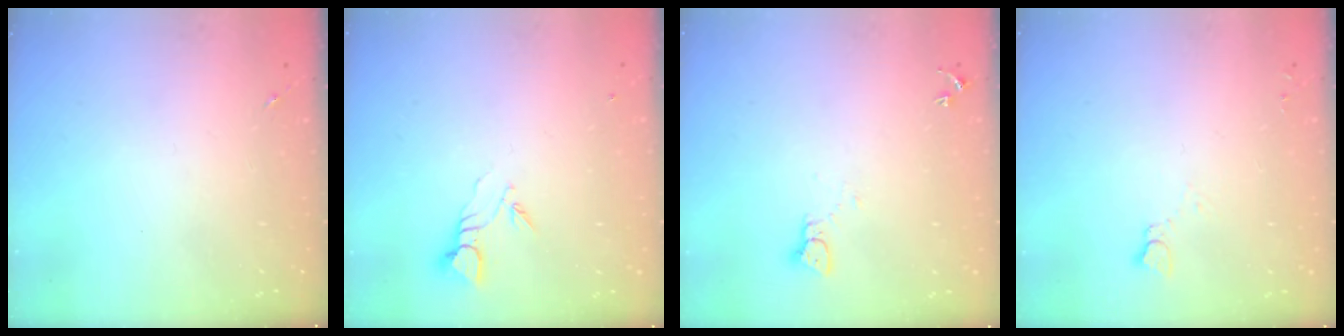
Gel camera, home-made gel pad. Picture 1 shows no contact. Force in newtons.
{"total": 3.7, "press": 3.7, "slide": 0.2}
{"total": 2.1, "press": 2.1, "slide": 0.2}
{"total": 2.5, "press": 2.5, "slide": 0.2}